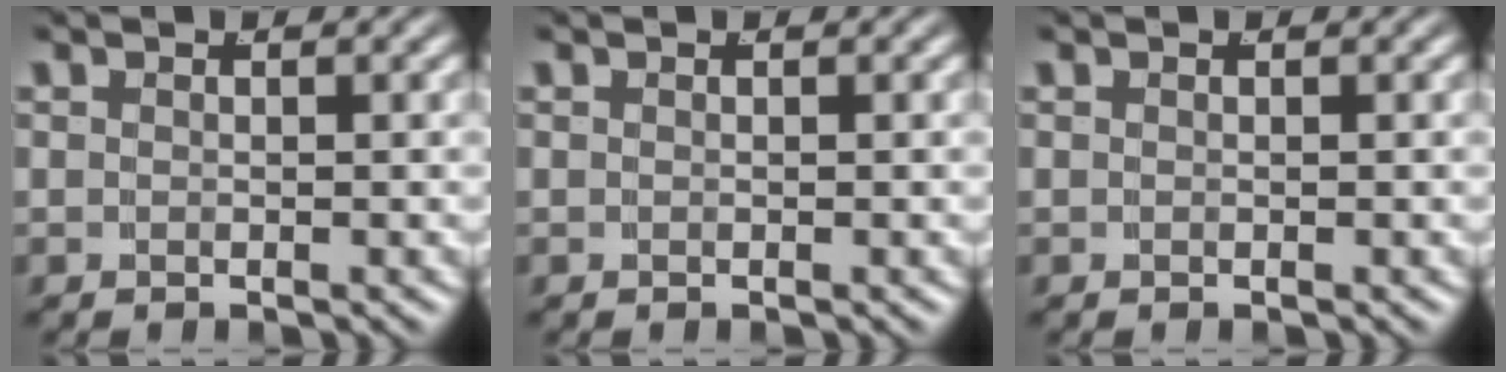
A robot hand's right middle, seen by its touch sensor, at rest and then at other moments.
{"total": 0.0}
{"total": 0.0}